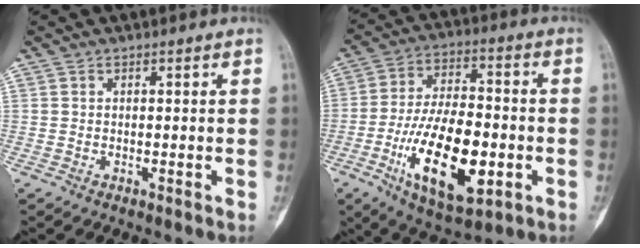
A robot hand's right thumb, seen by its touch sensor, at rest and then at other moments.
{"total": 19.6, "force": [-5.6, 8.9, 16.5], "torque": [-0.273, 0.016, -0.087]}